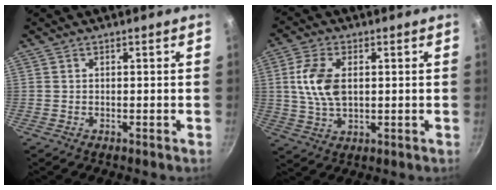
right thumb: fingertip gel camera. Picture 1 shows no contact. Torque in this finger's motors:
{"motor_torque": [-0.25, 0.69, 0.18, 0.26, 0.05]}